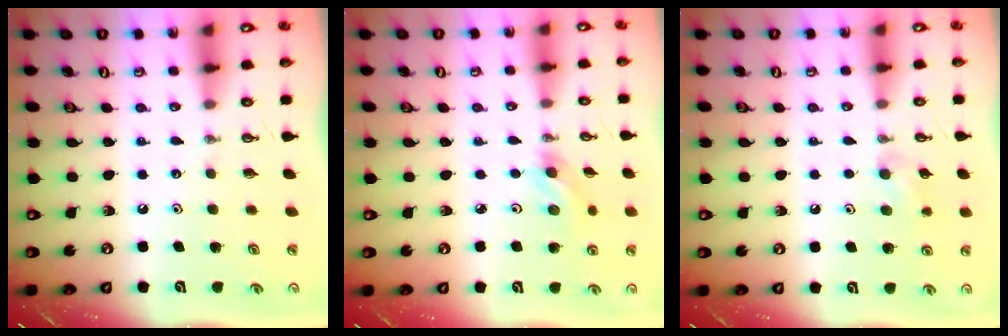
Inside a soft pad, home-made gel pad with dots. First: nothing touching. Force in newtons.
{"total": 5.0, "press": 4.5, "slide": 2.2}
{"total": 8.2, "press": 7.4, "slide": 3.4}